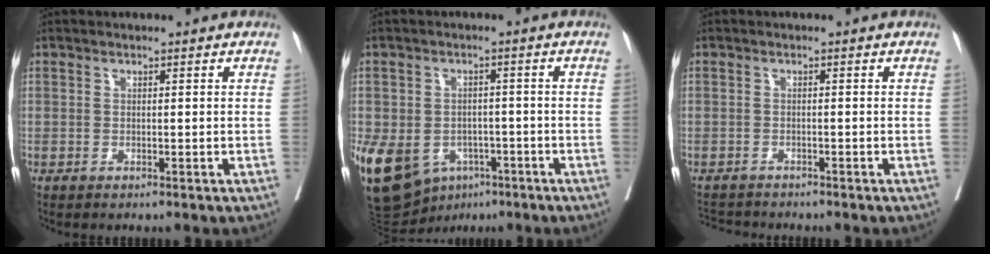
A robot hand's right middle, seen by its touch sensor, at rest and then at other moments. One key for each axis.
{"total": 18.3, "fx": -7.9, "fy": 13.7, "fz": 9.2, "tx": -0.241, "ty": -0.003, "tz": -0.109}
{"total": 3.9, "fx": -3.9, "fy": 0.5, "fz": 0.3, "tx": -0.002, "ty": -0.013, "tz": -0.065}